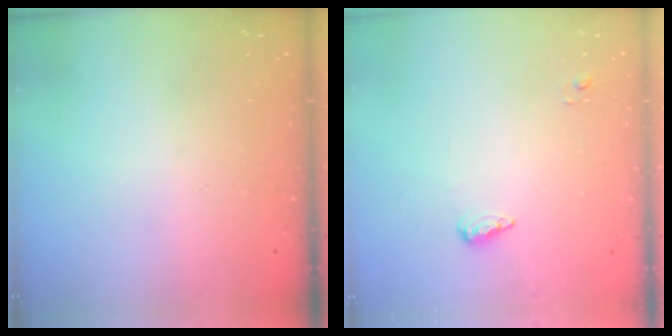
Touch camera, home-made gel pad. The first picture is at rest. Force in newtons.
{"total": 5.6, "press": 5.4, "slide": 1.2}